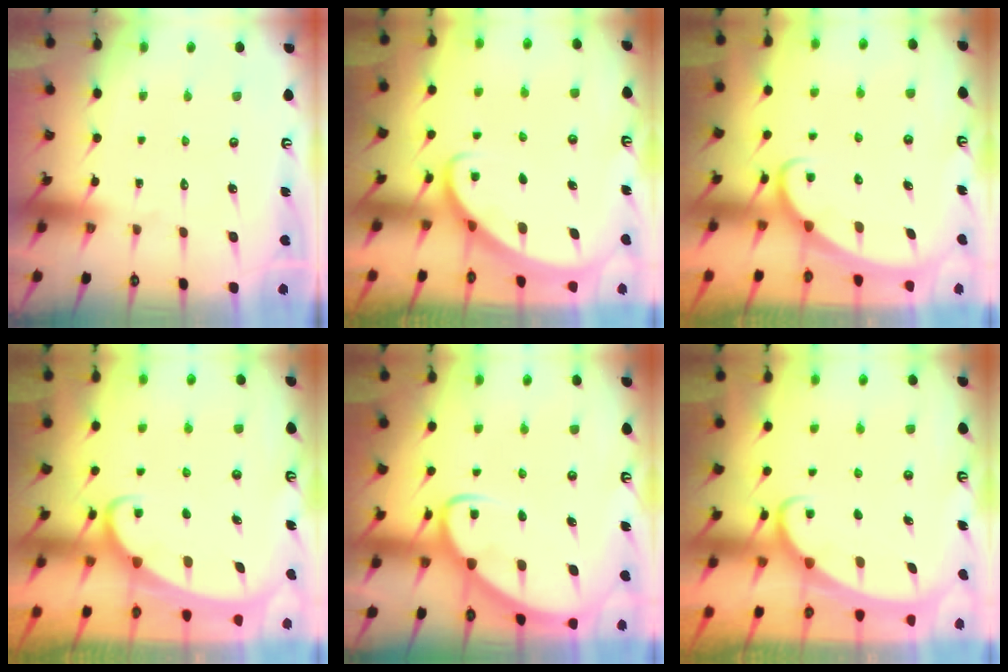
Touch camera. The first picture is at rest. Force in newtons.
{"total": 2.4, "press": 2.3, "slide": 0.3}
{"total": 2.3, "press": 2.3, "slide": 0.3}
{"total": 2.2, "press": 2.2, "slide": 0.3}
{"total": 4.7, "press": 4.7, "slide": 0.4}
{"total": 2.4, "press": 2.3, "slide": 0.3}